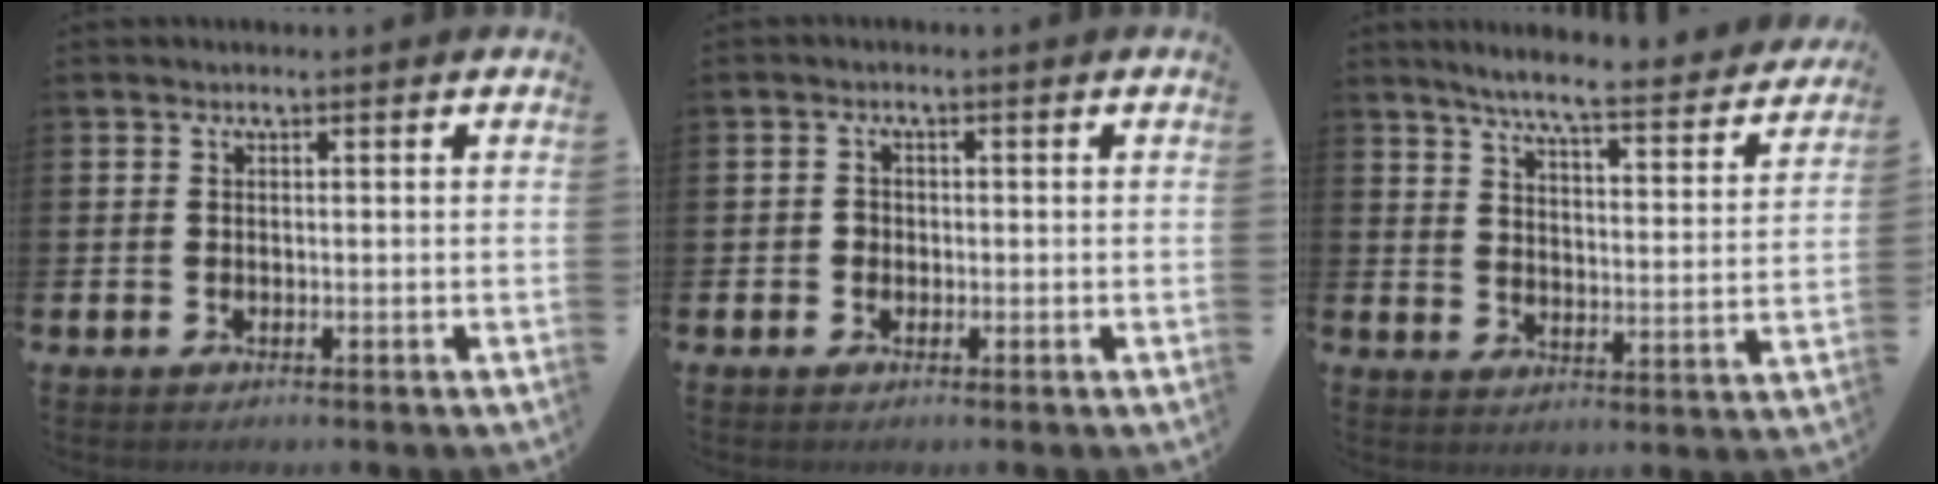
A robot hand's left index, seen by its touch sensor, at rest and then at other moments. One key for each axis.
{"total": 1.2, "fx": -0.3, "fy": 1.2, "fz": 0.3, "tx": 0.003, "ty": 0.002, "tz": -0.011}
{"total": 6.3, "fx": 5.7, "fy": -0.1, "fz": 2.7, "tx": -0.069, "ty": -0.047, "tz": 0.090}